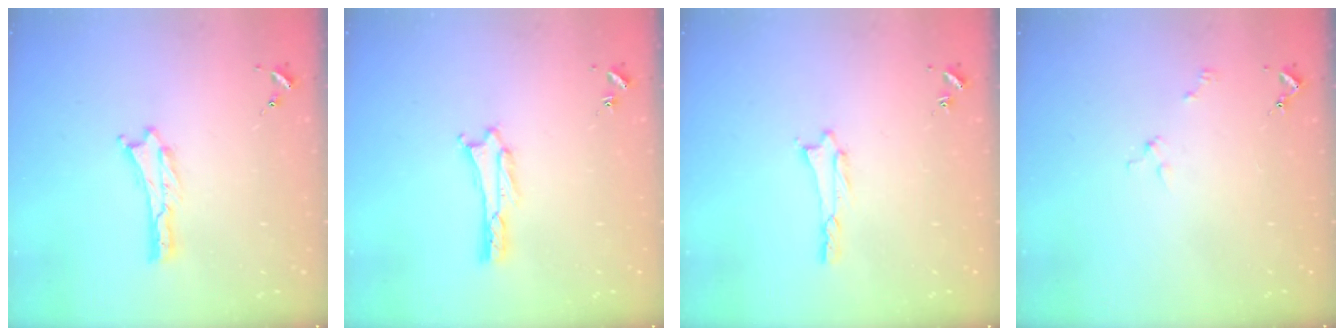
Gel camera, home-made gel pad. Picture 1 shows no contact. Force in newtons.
{"total": 1.8, "press": 1.8, "slide": 0.2}
{"total": 0.8, "press": 0.8, "slide": 0.1}
{"total": 2.0, "press": 2.0, "slide": 0.2}